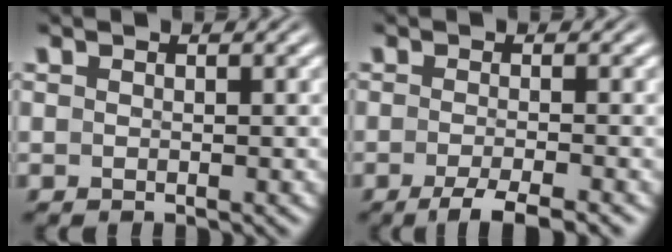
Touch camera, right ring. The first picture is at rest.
{"total": 4.1, "force": [-3.3, 0.6, 2.4], "torque": [-0.041, -0.010, -0.048]}